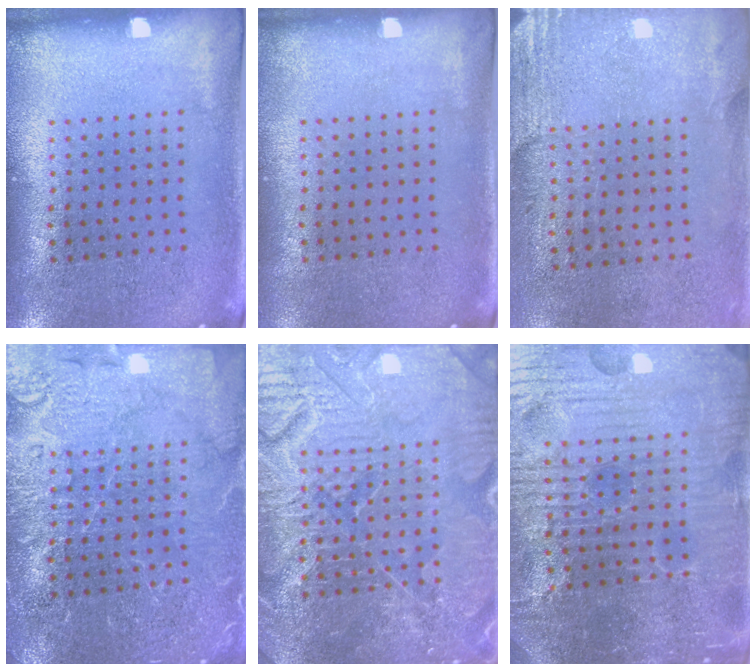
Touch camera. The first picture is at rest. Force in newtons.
{"total": 0.0}
{"total": 2.8, "press": 2.5, "slide": 1.2}
{"total": 6.1, "press": 6.1, "slide": 0.9}
{"total": 5.2, "press": 5.1, "slide": 0.6}
{"total": 6.2, "press": 5.7, "slide": 2.4}